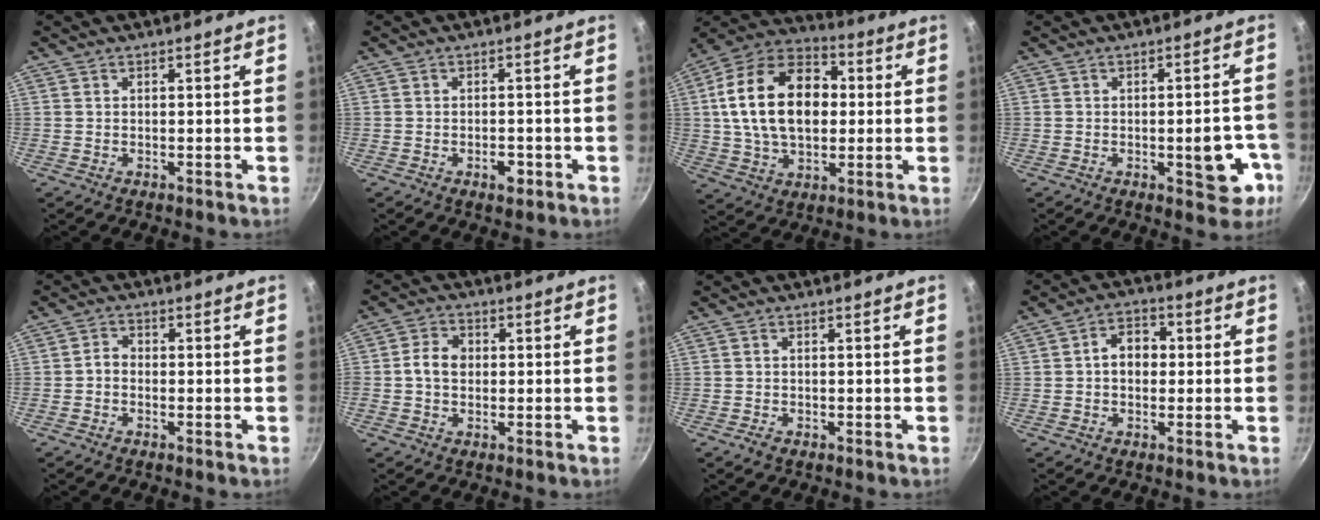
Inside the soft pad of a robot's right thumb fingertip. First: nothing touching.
{"total": 2.8, "force": [-1.3, 1.5, 2.0], "torque": [-0.020, 0.011, -0.016]}
{"total": 21.6, "force": [2.2, 14.5, 15.9], "torque": [-0.250, 0.028, 0.027]}
{"total": 8.7, "force": [-2.8, 4.0, 7.2], "torque": [-0.054, 0.021, -0.031]}
{"total": 2.1, "force": [-0.8, 1.6, 1.1], "torque": [-0.021, 0.016, -0.022]}
{"total": 5.0, "force": [0.0, 4.0, 3.0], "torque": [-0.043, 0.012, -0.011]}
{"total": 1.1, "force": [-0.7, 0.7, 0.5], "torque": [-0.016, 0.004, -0.014]}
{"total": 6.4, "force": [0.2, 4.8, 4.2], "torque": [-0.031, 0.018, -0.005]}